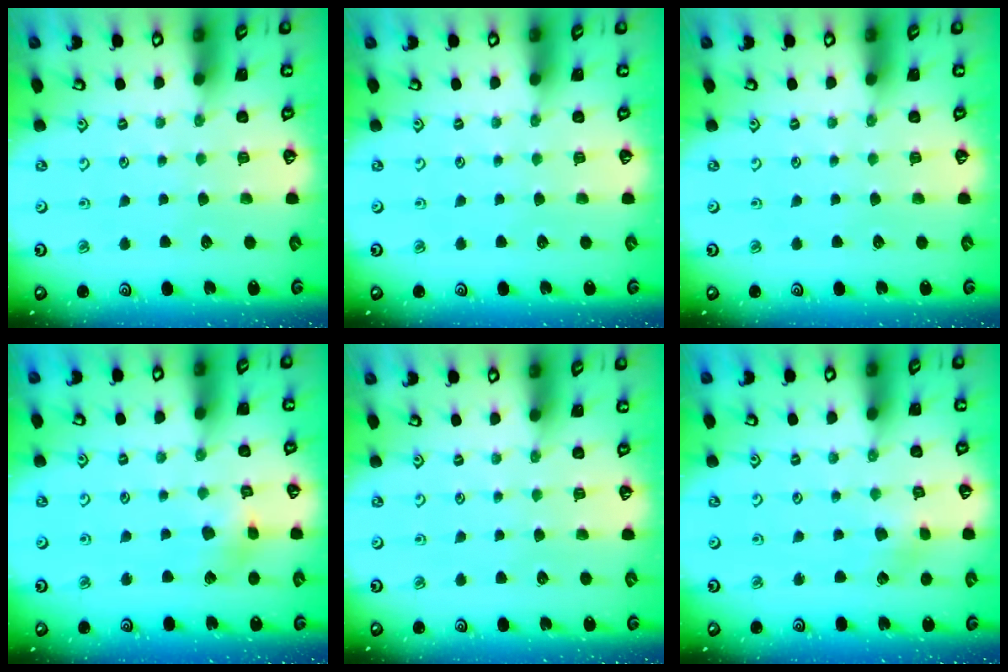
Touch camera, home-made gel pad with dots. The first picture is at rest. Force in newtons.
{"total": 0.0}
{"total": 0.0}
{"total": 5.1, "press": 5.0, "slide": 0.5}
{"total": 0.0}
{"total": 2.8, "press": 2.8, "slide": 0.4}